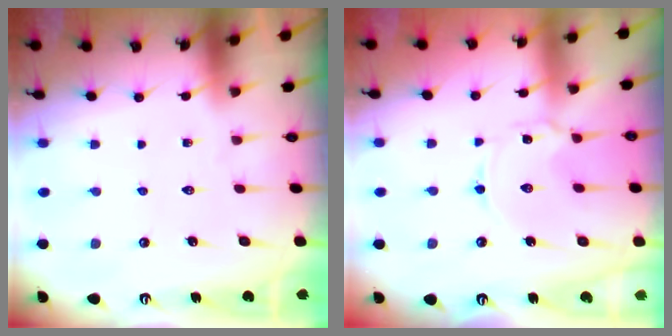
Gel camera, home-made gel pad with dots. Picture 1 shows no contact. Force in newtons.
{"total": 2.5, "press": 2.5, "slide": 0.3}